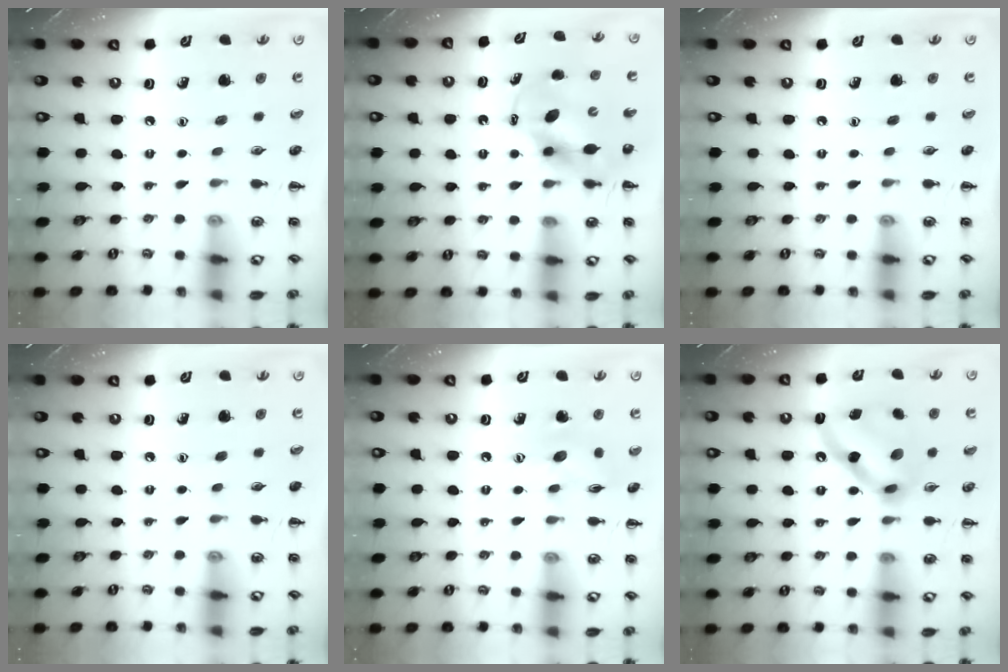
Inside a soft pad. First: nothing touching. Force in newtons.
{"total": 6.1, "press": 6.0, "slide": 1.2}
{"total": 0.0}
{"total": 0.0}
{"total": 7.3, "press": 7.3, "slide": 0.9}
{"total": 11.7, "press": 11.7, "slide": 1.2}